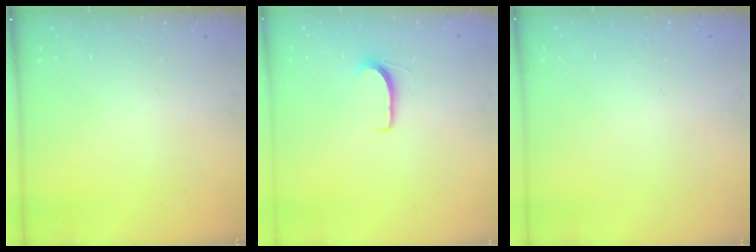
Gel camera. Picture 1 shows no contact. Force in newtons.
{"total": 5.8, "press": 5.8, "slide": 0.6}
{"total": 0.0}